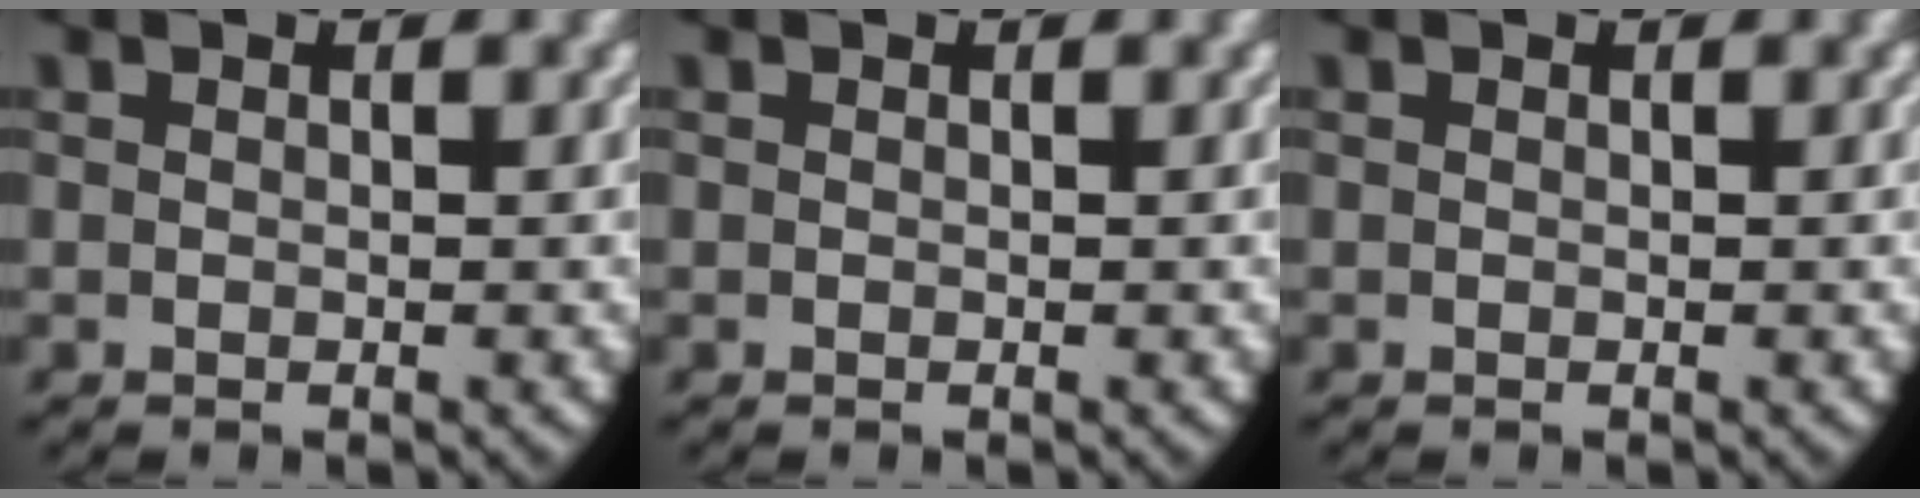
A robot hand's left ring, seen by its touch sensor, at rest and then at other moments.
{"total": 0.0}
{"total": 0.0}